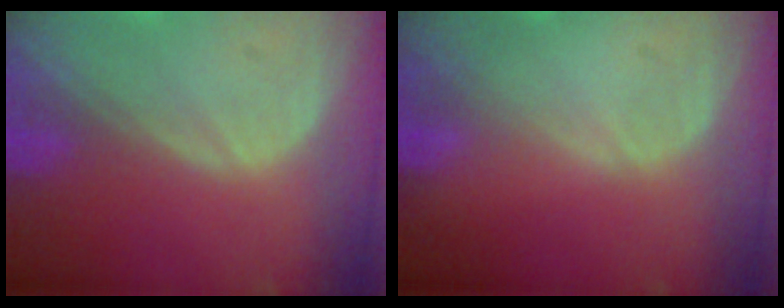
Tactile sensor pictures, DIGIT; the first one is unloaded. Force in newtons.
{"total": 0.0}